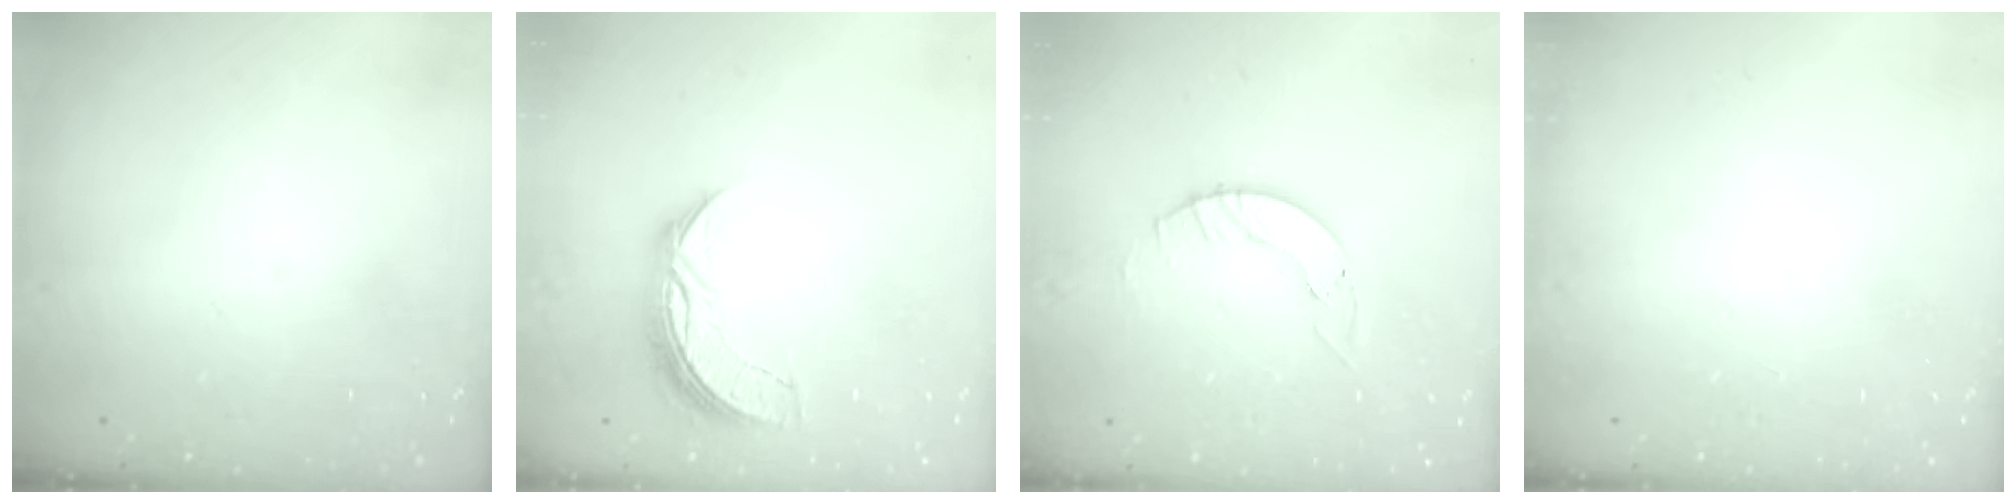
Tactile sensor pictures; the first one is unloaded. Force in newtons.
{"total": 7.7, "press": 7.7, "slide": 0.0}
{"total": 3.9, "press": 3.9, "slide": 0.4}
{"total": 0.0}